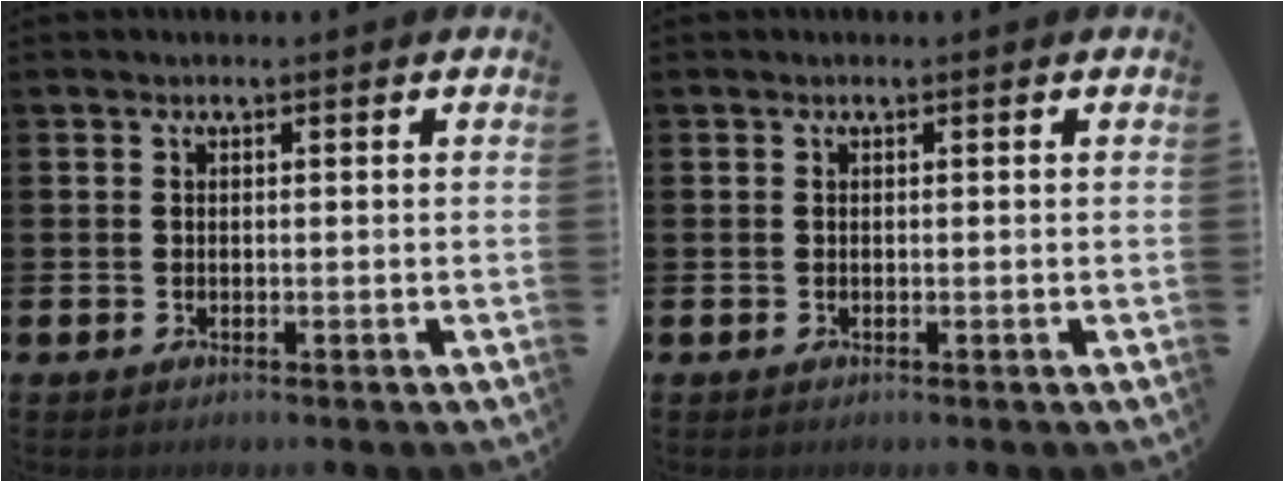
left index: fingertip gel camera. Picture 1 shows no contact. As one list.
[{"total": 0.0}]